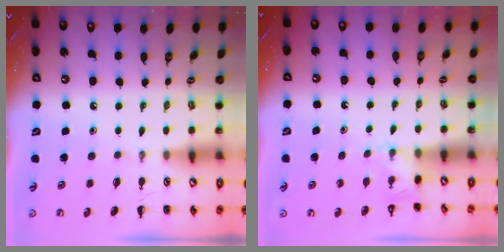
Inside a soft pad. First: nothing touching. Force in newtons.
{"total": 3.5, "press": 3.3, "slide": 1.2}